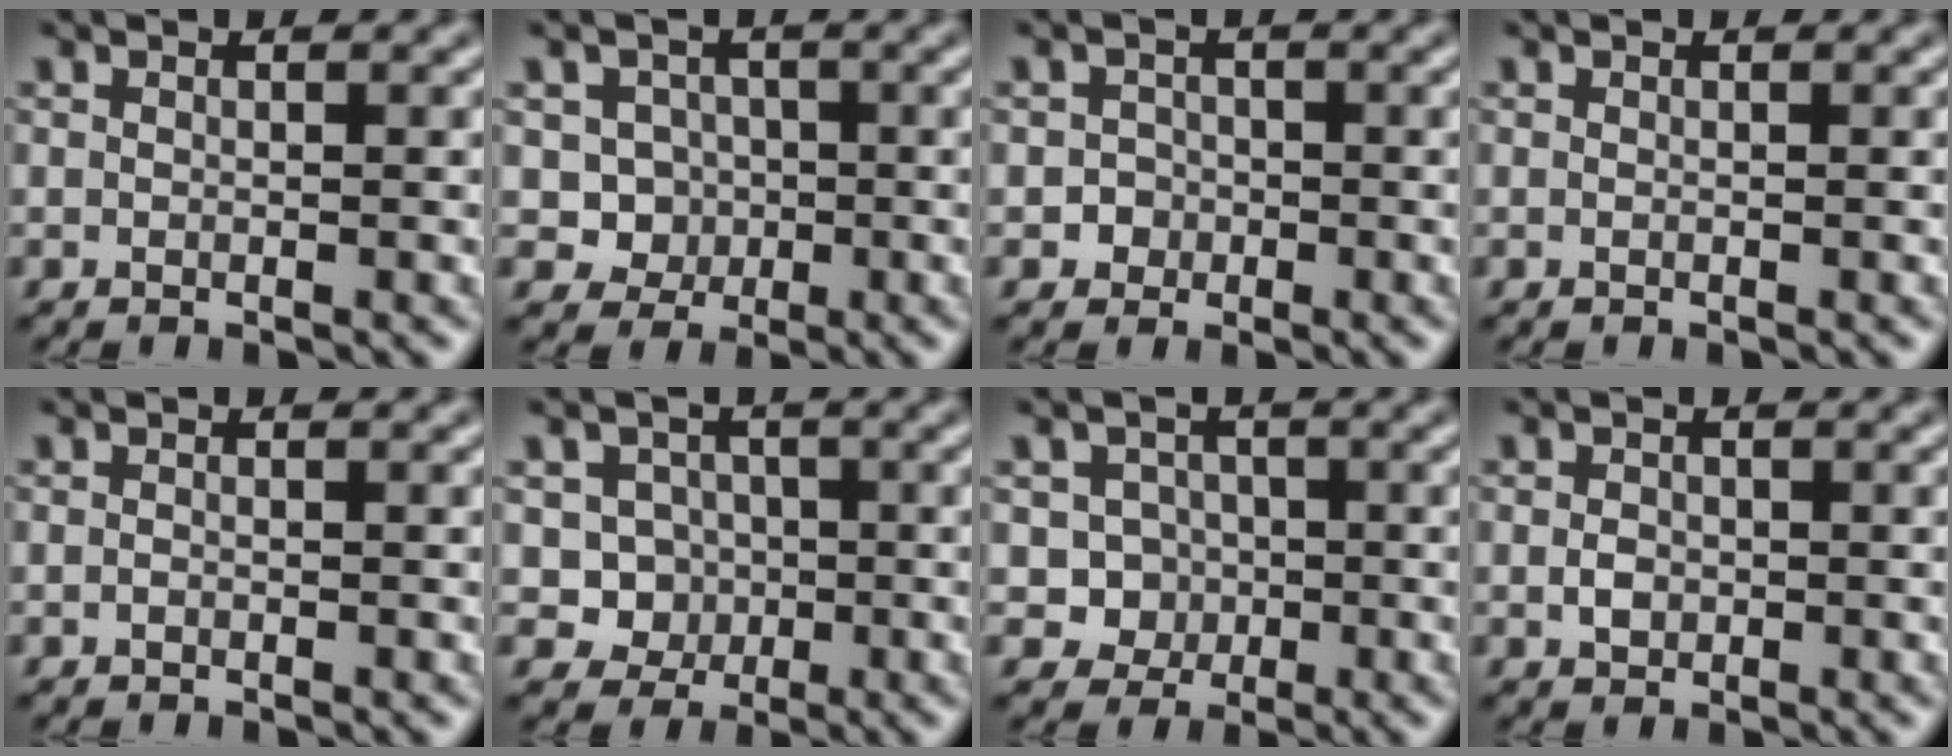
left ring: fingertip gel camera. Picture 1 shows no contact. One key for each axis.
{"total": 3.3, "fx": -0.3, "fy": 3.1, "fz": 1.0, "tx": 0.001, "ty": -0.002, "tz": -0.018}
{"total": 1.7, "fx": -0.5, "fy": 1.6, "fz": 0.2, "tx": 0.018, "ty": 0.003, "tz": -0.011}
{"total": 0.0}
{"total": 0.0}
{"total": 3.7, "fx": -0.4, "fy": 3.5, "fz": 1.1, "tx": 0.003, "ty": 0.002, "tz": -0.023}
{"total": 3.5, "fx": -0.6, "fy": 3.3, "fz": 0.9, "tx": 0.007, "ty": 0.007, "tz": -0.025}
{"total": 1.4, "fx": -0.2, "fy": 1.1, "fz": 0.7, "tx": -0.014, "ty": -0.002, "tz": -0.006}